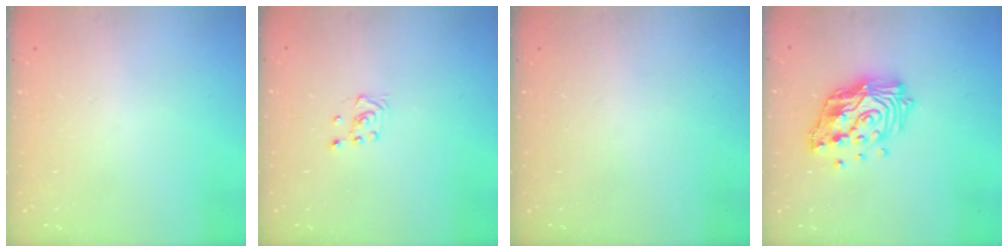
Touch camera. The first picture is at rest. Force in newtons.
{"total": 2.6, "press": 2.4, "slide": 1.0}
{"total": 0.0}
{"total": 17.3, "press": 17.1, "slide": 2.1}